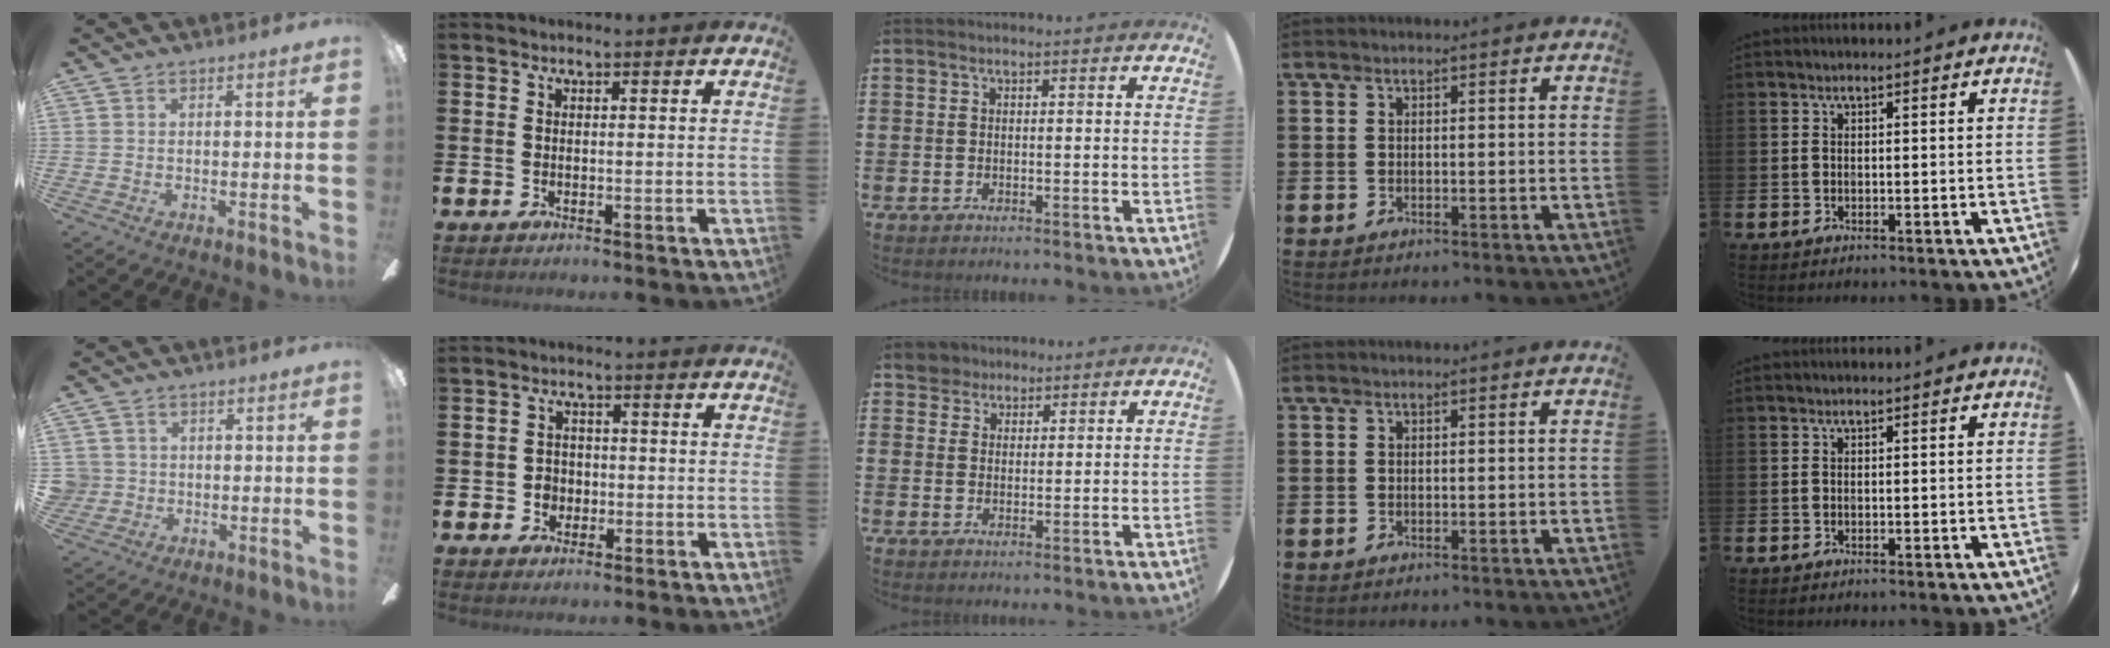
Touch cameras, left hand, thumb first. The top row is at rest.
{"thumb": {"total": 4.1, "force": [0.4, 4.0, 0.4], "torque": [-0.026, 0.010, 0.008]}, "index": {"total": 2.3, "force": [-0.6, 2.2, 0.5], "torque": [-0.003, 0.002, -0.019]}, "middle": {"total": 3.3, "force": [2.8, 1.7, 0.0], "torque": [-0.002, 0.002, 0.054]}}